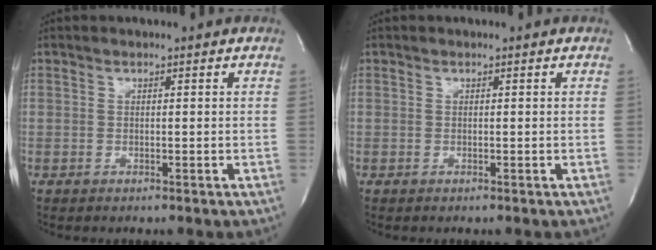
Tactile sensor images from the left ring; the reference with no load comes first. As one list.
[{"total": 0.0}]